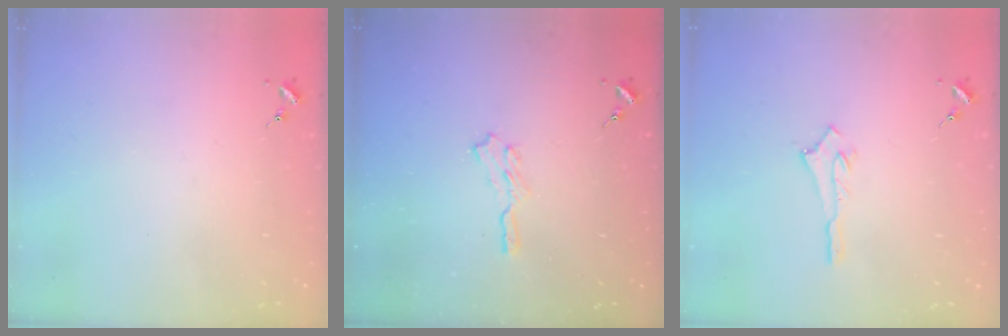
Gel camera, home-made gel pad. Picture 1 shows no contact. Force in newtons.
{"total": 5.8, "press": 5.7, "slide": 0.7}
{"total": 2.7, "press": 2.7, "slide": 0.1}